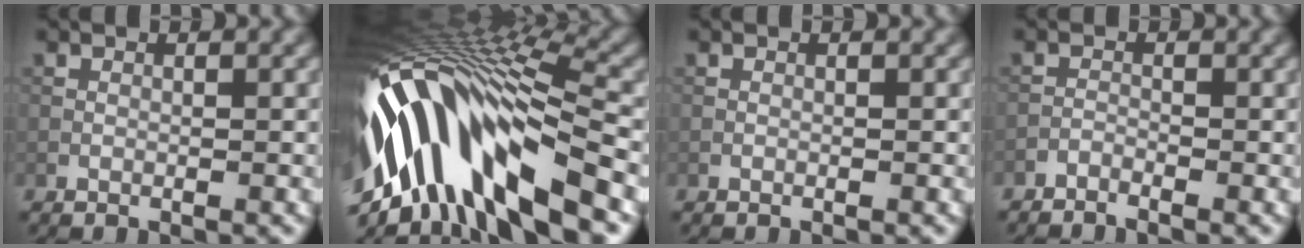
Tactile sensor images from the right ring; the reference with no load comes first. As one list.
[{"total": 15.2, "force": [-4.0, 6.4, 13.2], "torque": [-0.250, 0.009, -0.056]}, {"total": 0.0}, {"total": 1.0, "force": [-1.0, 0.2, 0.1], "torque": [-0.004, 0.001, -0.021]}]